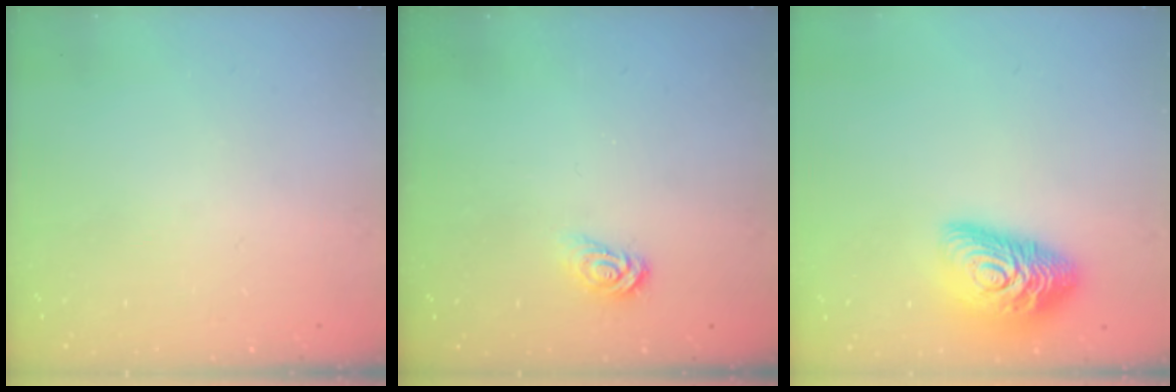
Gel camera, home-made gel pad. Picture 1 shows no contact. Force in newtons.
{"total": 3.1, "press": 3.1, "slide": 0.3}
{"total": 16.3, "press": 16.2, "slide": 0.8}